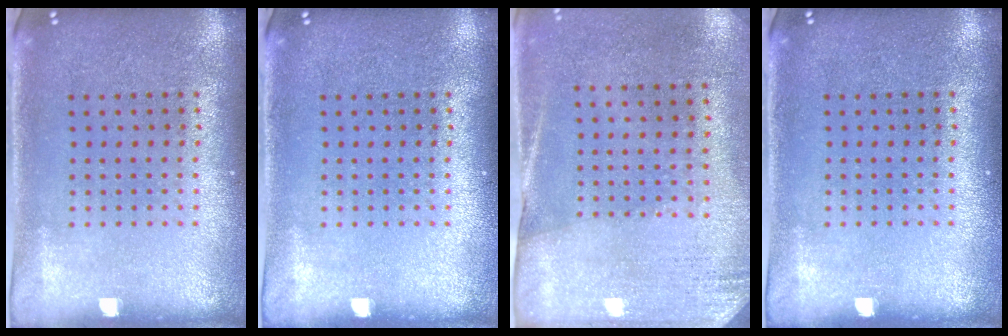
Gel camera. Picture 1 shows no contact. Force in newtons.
{"total": 0.0}
{"total": 2.6, "press": 2.3, "slide": 1.3}
{"total": 0.0}